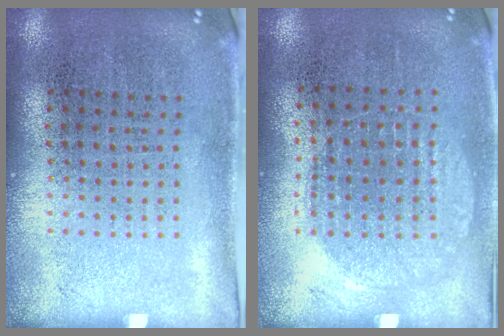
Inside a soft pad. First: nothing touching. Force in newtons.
{"total": 0.9, "press": 0.8, "slide": 0.4}